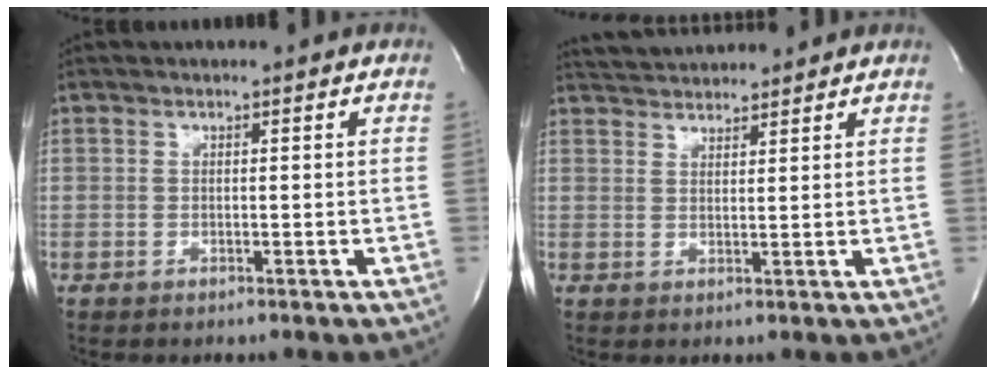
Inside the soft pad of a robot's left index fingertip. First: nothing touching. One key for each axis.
{"total": 6.4, "fx": 6.2, "fy": 0.9, "fz": 1.2, "tx": -0.027, "ty": 0.031, "tz": 0.100}